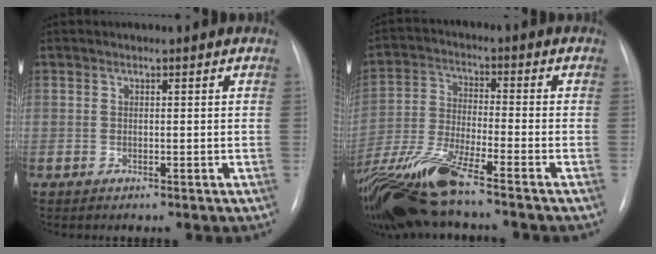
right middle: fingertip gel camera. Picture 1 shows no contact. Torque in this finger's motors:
{"motor_torque": [1.08, -1.02, 0.28, 0.11]}